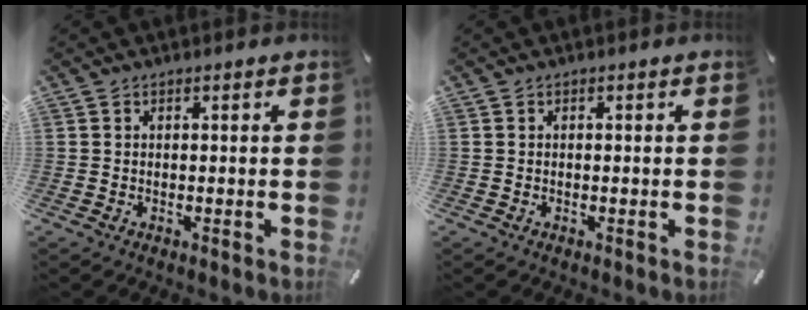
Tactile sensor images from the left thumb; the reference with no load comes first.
{"total": 0.0}